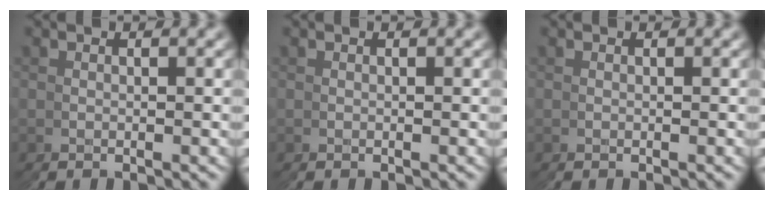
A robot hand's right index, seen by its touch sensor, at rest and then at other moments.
{"total": 0.0}
{"total": 0.0}